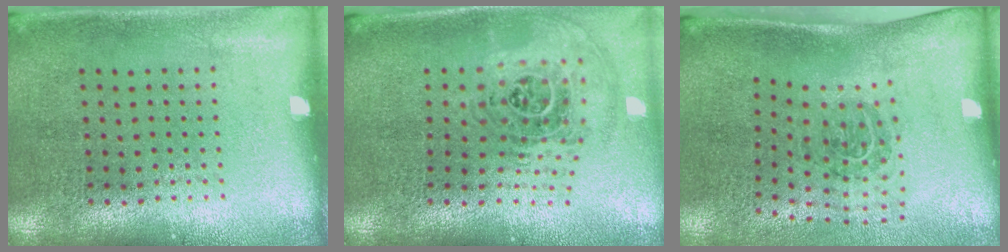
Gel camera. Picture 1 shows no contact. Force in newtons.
{"total": 1.7, "press": 1.4, "slide": 0.9}
{"total": 1.9, "press": 1.2, "slide": 1.5}